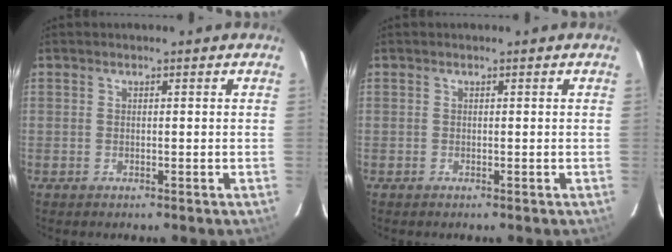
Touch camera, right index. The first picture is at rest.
{"total": 0.0}